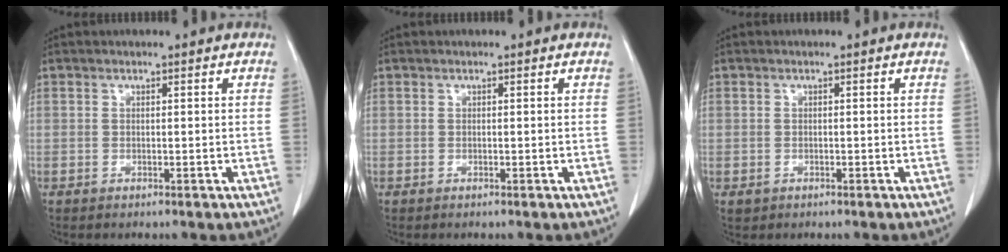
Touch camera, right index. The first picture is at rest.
{"total": 0.0}
{"total": 1.0, "force": [-0.3, 1.0, 0.1], "torque": [-0.005, 0.005, 0.000]}